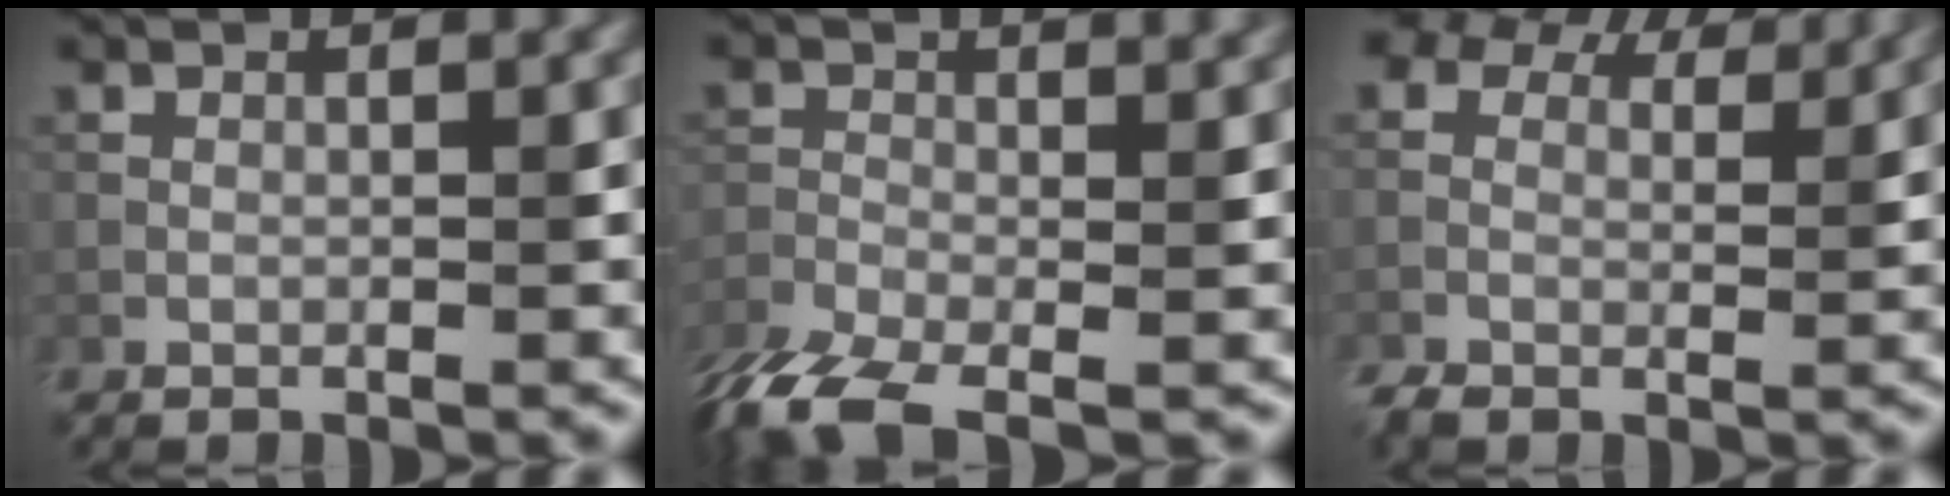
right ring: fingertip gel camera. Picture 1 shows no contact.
{"total": 9.0, "force": [-4.9, 3.4, 6.7], "torque": [-0.128, -0.023, -0.096]}
{"total": 6.9, "force": [4.2, 4.2, 3.6], "torque": [-0.075, 0.002, 0.067]}